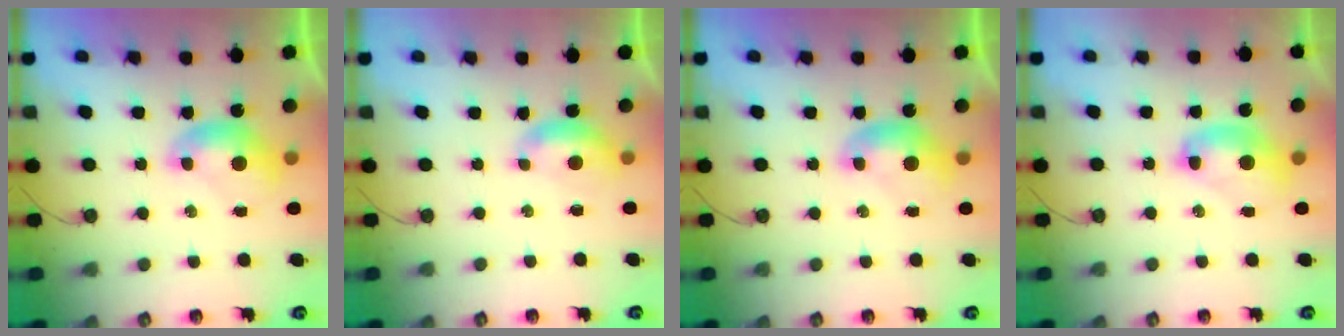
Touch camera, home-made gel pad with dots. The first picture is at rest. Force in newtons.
{"total": 1.1, "press": 1.0, "slide": 0.5}
{"total": 0.0}
{"total": 2.7, "press": 2.7, "slide": 0.1}